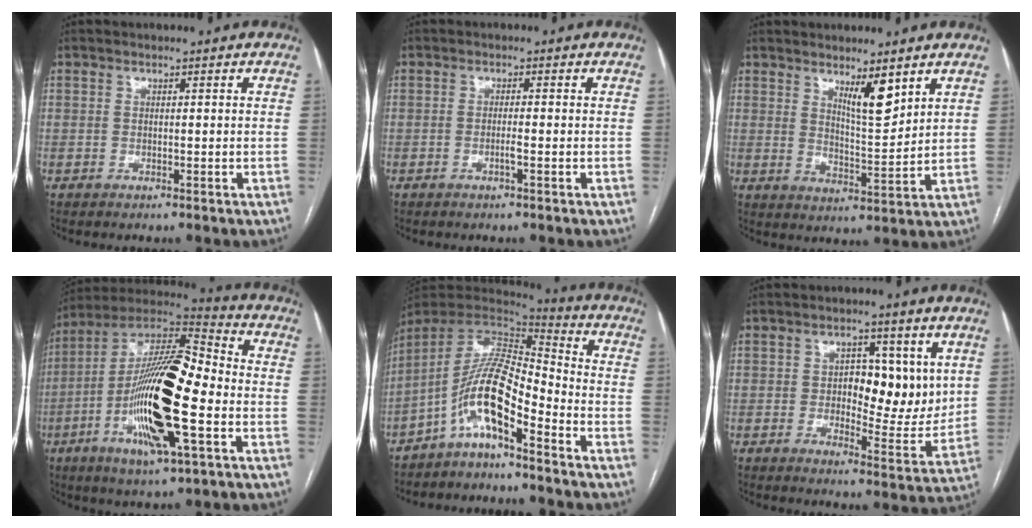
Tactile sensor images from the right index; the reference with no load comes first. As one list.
[{"total": 1.5, "force": [-0.6, -0.1, 1.3], "torque": [-0.026, -0.001, -0.013]}, {"total": 6.0, "force": [3.9, 1.0, 4.4], "torque": [-0.077, -0.016, 0.069]}, {"total": 22.1, "force": [-4.8, 4.0, 21.2], "torque": [-0.403, -0.007, -0.087]}, {"total": 11.2, "force": [-6.1, 2.0, 9.2], "torque": [-0.175, 0.023, -0.115]}, {"total": 10.1, "force": [2.1, 5.0, 8.5], "torque": [-0.104, 0.004, 0.034]}]